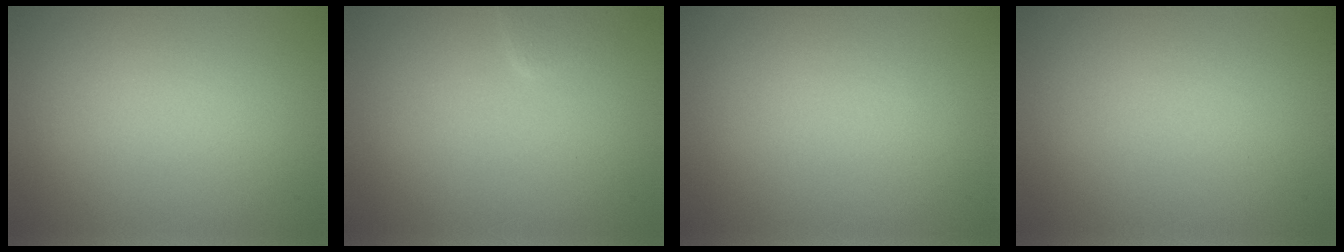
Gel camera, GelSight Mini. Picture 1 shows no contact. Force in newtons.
{"total": 1.2, "press": 1.2, "slide": 0.1}
{"total": 0.0}
{"total": 0.0}